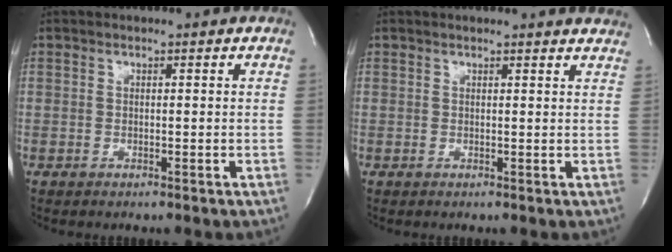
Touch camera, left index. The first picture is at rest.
{"total": 6.8, "force": [6.6, 0.4, 1.3], "torque": [-0.010, -0.006, 0.051]}